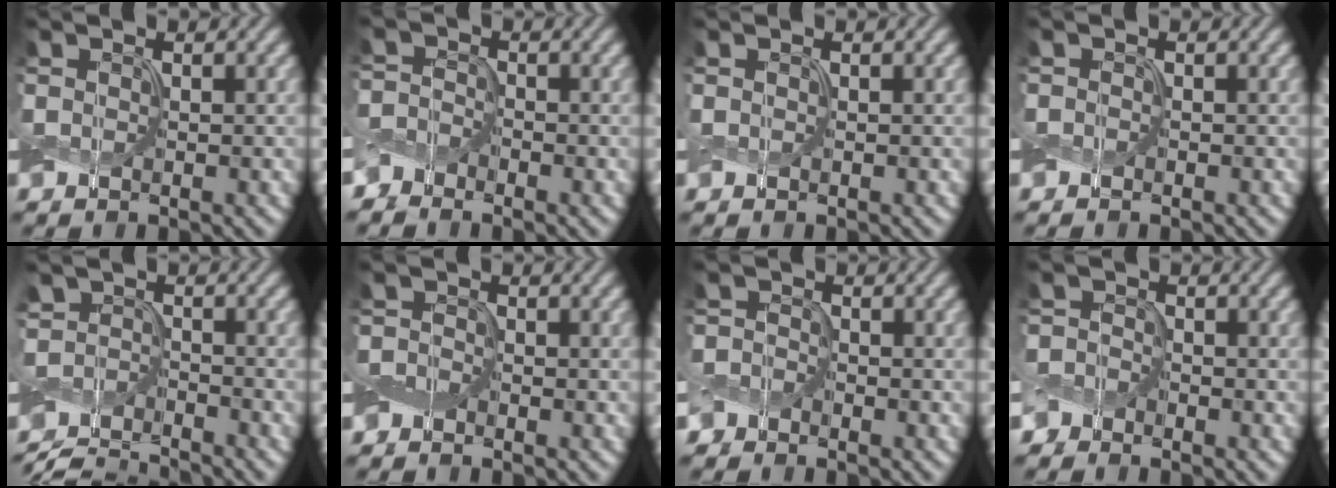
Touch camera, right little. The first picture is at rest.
{"total": 2.3, "force": [-2.2, 0.7, -0.2], "torque": [0.009, 0.005, -0.059]}
{"total": 0.0}
{"total": 0.0}
{"total": 4.6, "force": [-4.5, 0.9, 0.8], "torque": [-0.003, -0.009, -0.099]}
{"total": 1.3, "force": [-1.2, 0.5, 0.0], "torque": [0.006, 0.005, -0.030]}
{"total": 2.4, "force": [-1.8, 1.6, 0.1], "torque": [0.014, 0.007, -0.047]}
{"total": 2.4, "force": [-2.0, 1.3, -0.1], "torque": [0.016, 0.004, -0.050]}